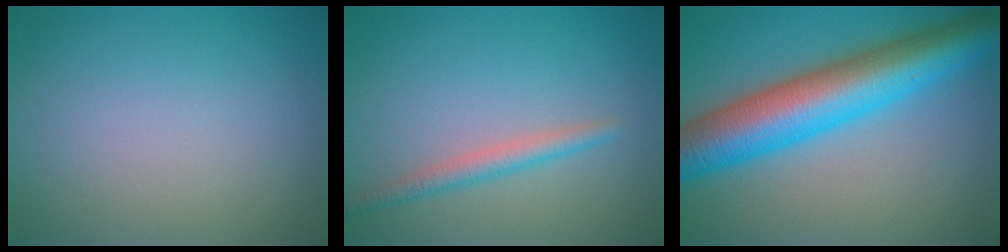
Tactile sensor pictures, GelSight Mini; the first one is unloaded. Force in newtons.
{"total": 2.1, "press": 2.1, "slide": 0.1}
{"total": 10.6, "press": 10.6, "slide": 0.1}